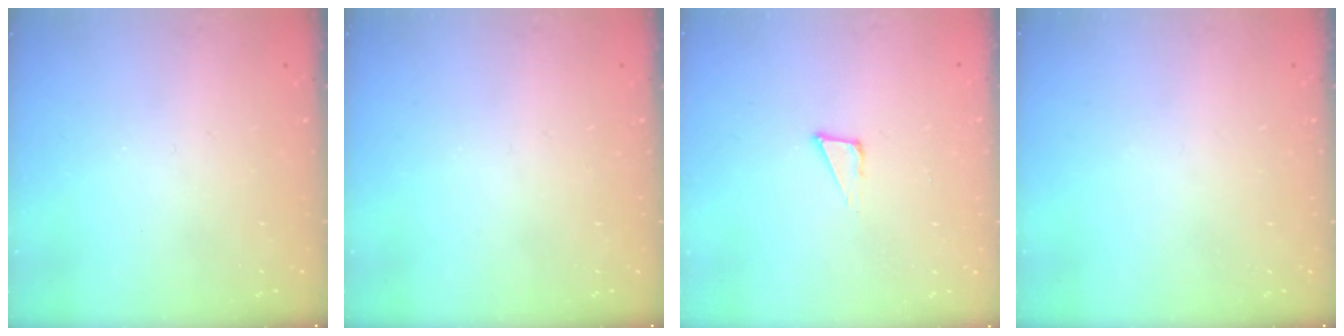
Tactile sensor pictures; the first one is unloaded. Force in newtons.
{"total": 0.0}
{"total": 3.6, "press": 3.5, "slide": 0.9}
{"total": 0.0}